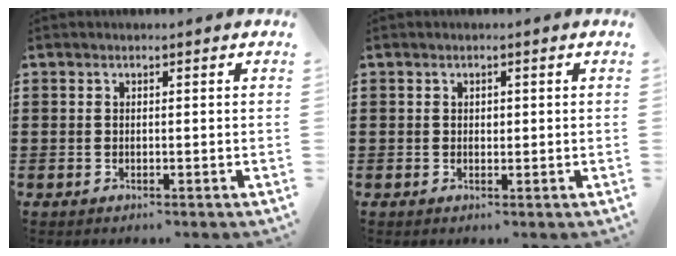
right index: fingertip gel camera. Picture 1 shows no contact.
{"total": 0.7, "force": [0.2, 0.5, 0.3], "torque": [-0.008, 0.002, 0.005]}